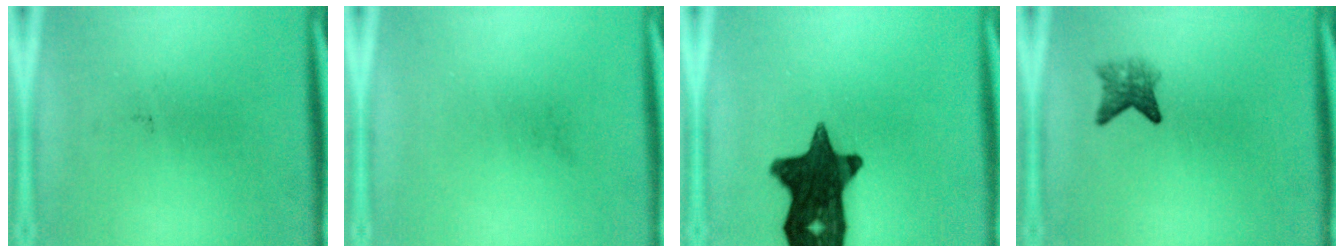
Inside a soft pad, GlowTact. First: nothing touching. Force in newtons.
{"total": 0.0}
{"total": 15.5}
{"total": 3.0}